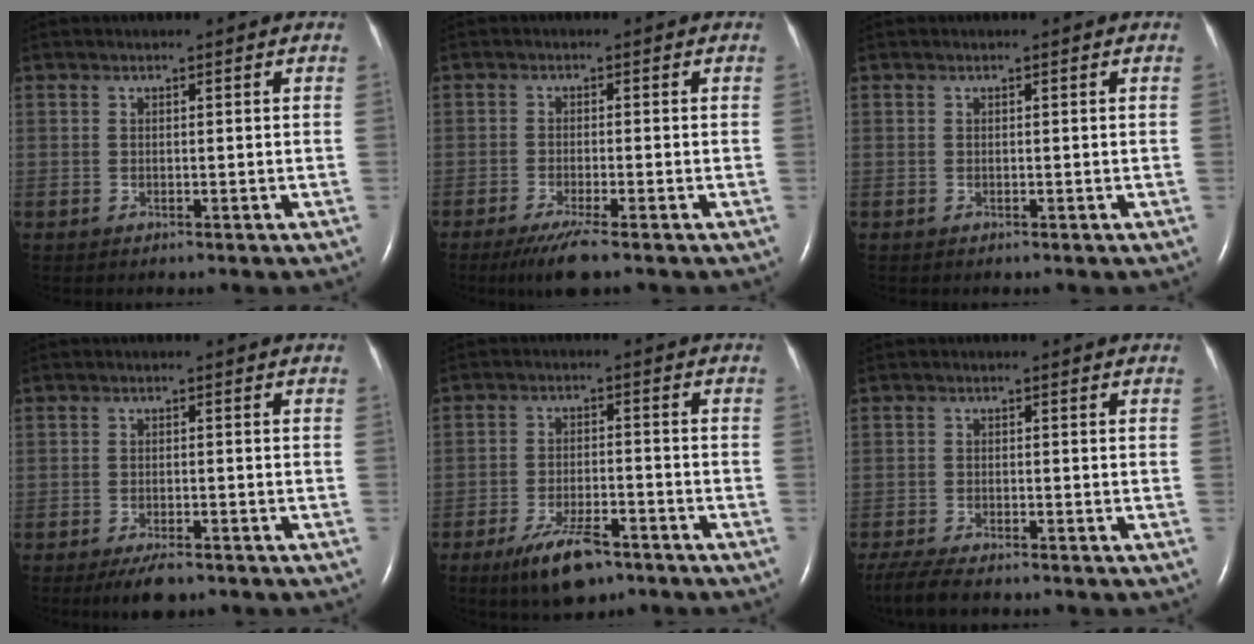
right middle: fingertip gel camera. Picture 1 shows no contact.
{"total": 4.8, "force": [-3.4, 0.0, 3.4], "torque": [-0.068, -0.015, -0.061]}
{"total": 0.0}
{"total": 4.0, "force": [-2.9, 1.2, 2.4], "torque": [-0.046, -0.005, -0.043]}
{"total": 8.3, "force": [-5.7, 2.7, 5.4], "torque": [-0.106, -0.008, -0.094]}
{"total": 6.4, "force": [-5.3, 1.2, 3.3], "torque": [-0.063, -0.017, -0.090]}